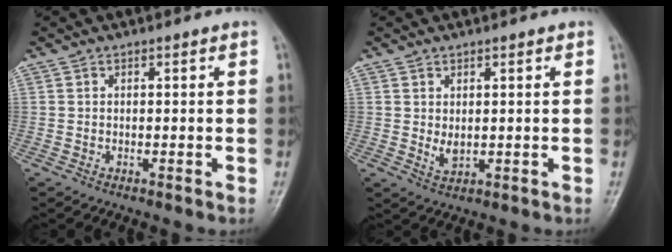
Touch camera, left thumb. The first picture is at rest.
{"total": 3.1, "force": [0.8, 1.7, 2.4], "torque": [-0.038, -0.012, 0.020]}